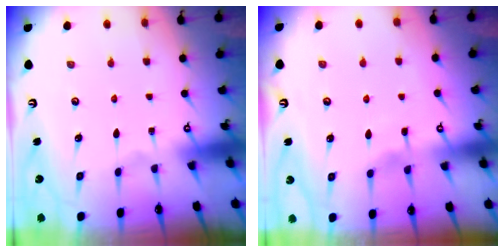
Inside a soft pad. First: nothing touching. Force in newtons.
{"total": 3.5, "press": 3.5, "slide": 0.5}